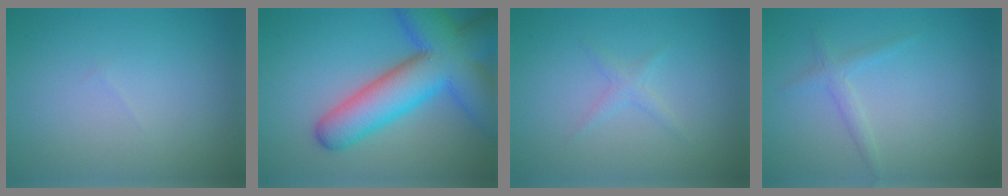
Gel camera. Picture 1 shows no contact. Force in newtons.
{"total": 11.3, "press": 11.3, "slide": 0.6}
{"total": 1.1, "press": 1.1, "slide": 0.1}
{"total": 1.4, "press": 1.4, "slide": 0.0}